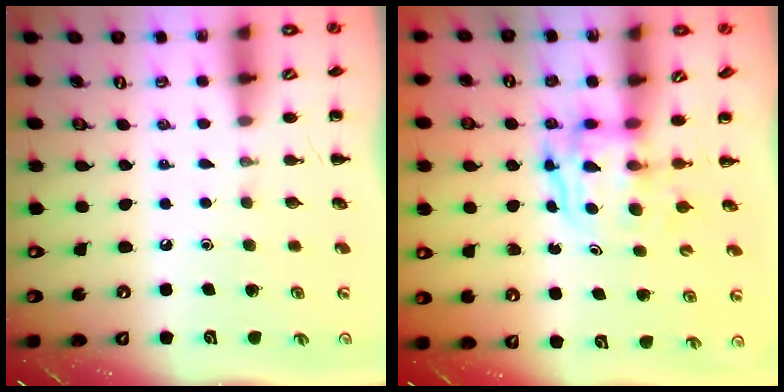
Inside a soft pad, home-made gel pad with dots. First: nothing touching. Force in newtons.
{"total": 3.6, "press": 3.6, "slide": 0.4}